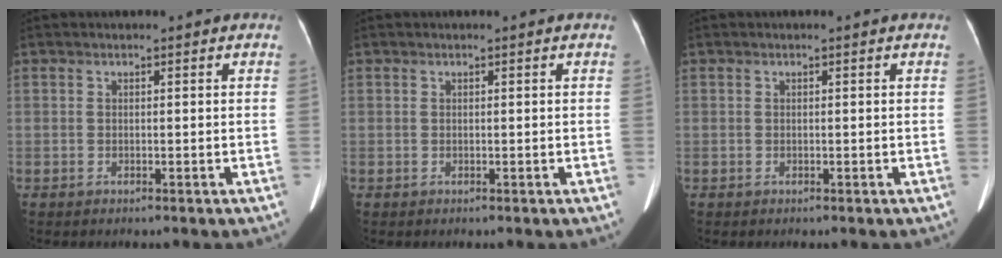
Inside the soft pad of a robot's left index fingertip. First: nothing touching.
{"total": 0.0}
{"total": 0.0}